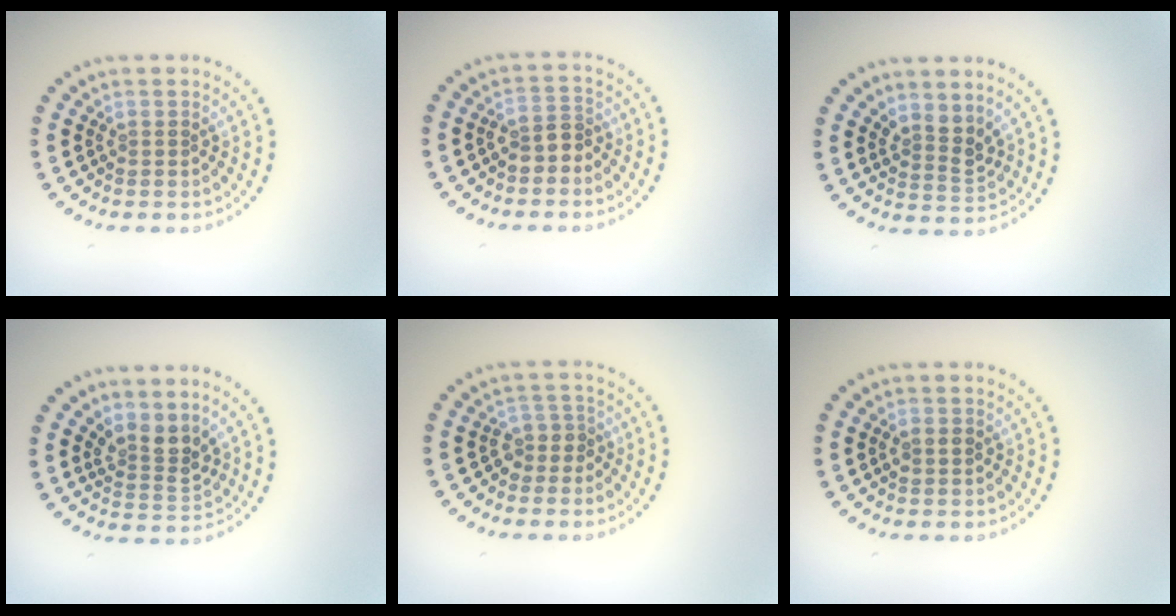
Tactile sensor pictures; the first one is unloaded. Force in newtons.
{"total": 2.1, "press": 2.0, "slide": 0.8}
{"total": 2.3, "press": 1.8, "slide": 1.6}
{"total": 2.7, "press": 2.1, "slide": 1.7}
{"total": 1.9, "press": 1.5, "slide": 1.1}
{"total": 1.3, "press": 1.3, "slide": 0.2}